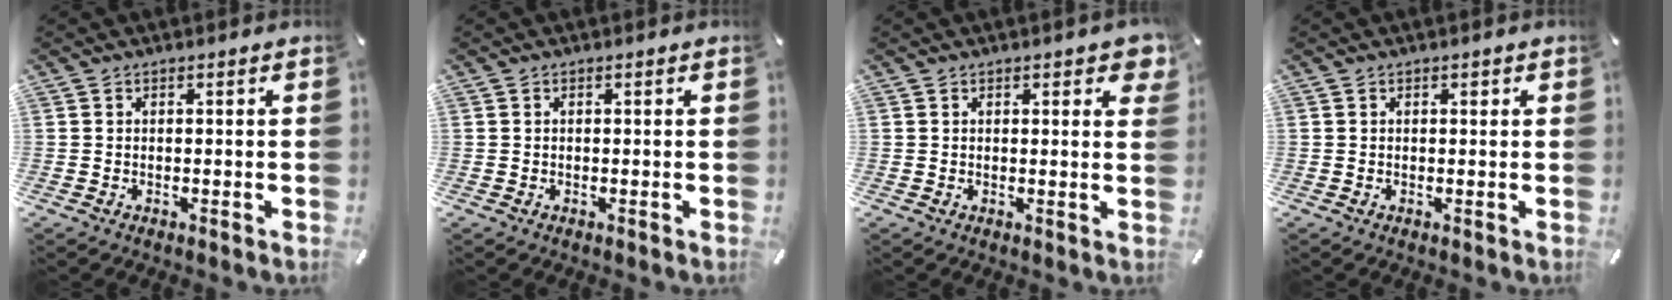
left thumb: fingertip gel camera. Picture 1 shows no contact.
{"total": 0.0}
{"total": 2.8, "force": [1.7, 1.2, 1.9], "torque": [-0.018, -0.006, 0.026]}
{"total": 0.6, "force": [0.2, 0.5, 0.3], "torque": [0.002, 0.000, 0.002]}